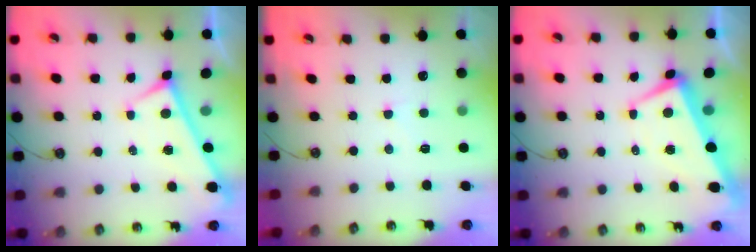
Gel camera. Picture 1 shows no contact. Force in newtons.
{"total": 0.9, "press": 0.4, "slide": 0.8}
{"total": 2.0, "press": 1.6, "slide": 1.2}